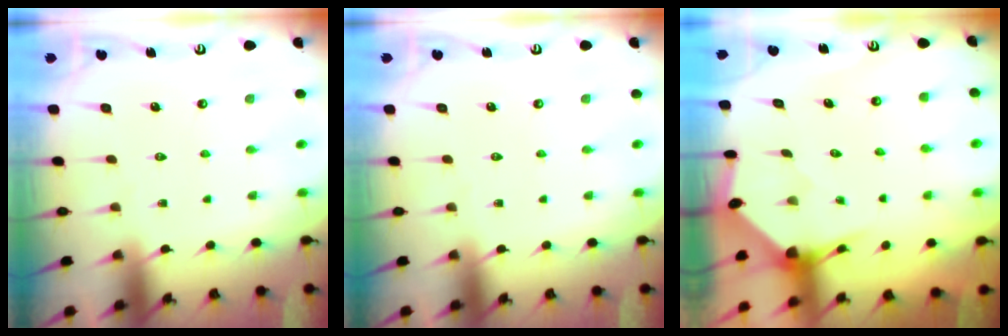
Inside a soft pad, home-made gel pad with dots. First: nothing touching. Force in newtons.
{"total": 0.0}
{"total": 3.2, "press": 3.2, "slide": 0.3}